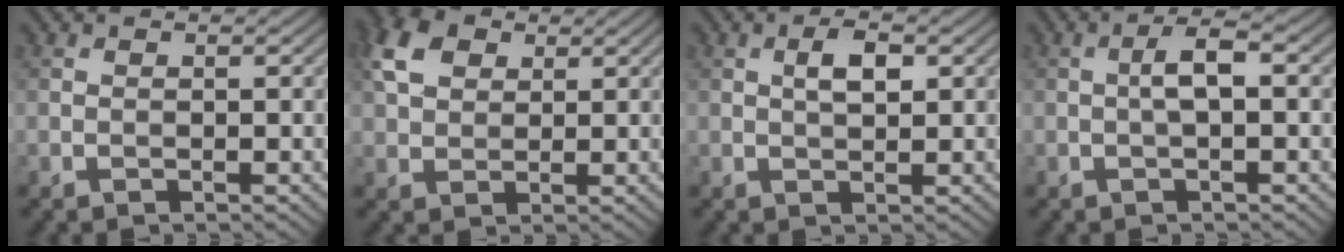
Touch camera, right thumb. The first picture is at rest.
{"total": 5.9, "force": [2.4, 4.2, 3.5], "torque": [-0.091, 0.013, 0.042]}
{"total": 2.9, "force": [0.7, 1.2, 2.5], "torque": [-0.048, 0.002, 0.012]}
{"total": 3.0, "force": [0.0, 0.7, 2.9], "torque": [-0.054, 0.011, -0.005]}